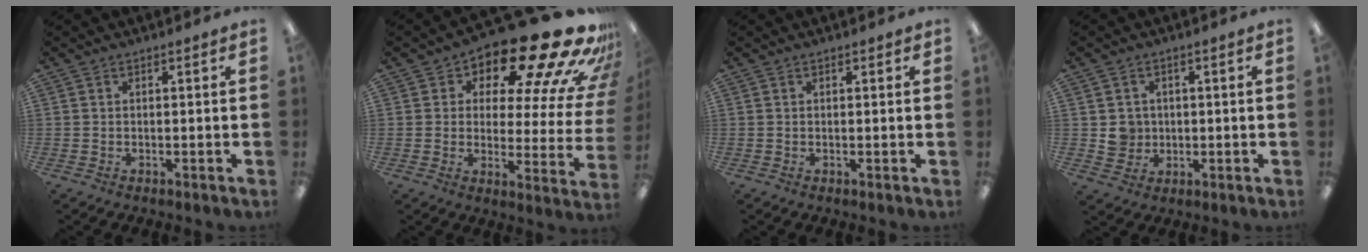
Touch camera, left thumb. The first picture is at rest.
{"total": 21.1, "force": [15.5, 6.6, 12.6], "torque": [-0.180, -0.117, 0.250]}
{"total": 0.6, "force": [0.2, 0.2, 0.5], "torque": [-0.003, -0.001, 0.002]}
{"total": 4.6, "force": [0.4, 4.5, 0.7], "torque": [-0.007, 0.005, 0.007]}